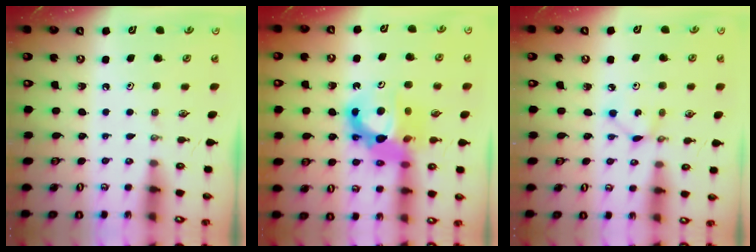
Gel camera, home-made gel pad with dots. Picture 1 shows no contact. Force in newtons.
{"total": 14.2, "press": 14.1, "slide": 1.6}
{"total": 2.2, "press": 2.2, "slide": 0.1}